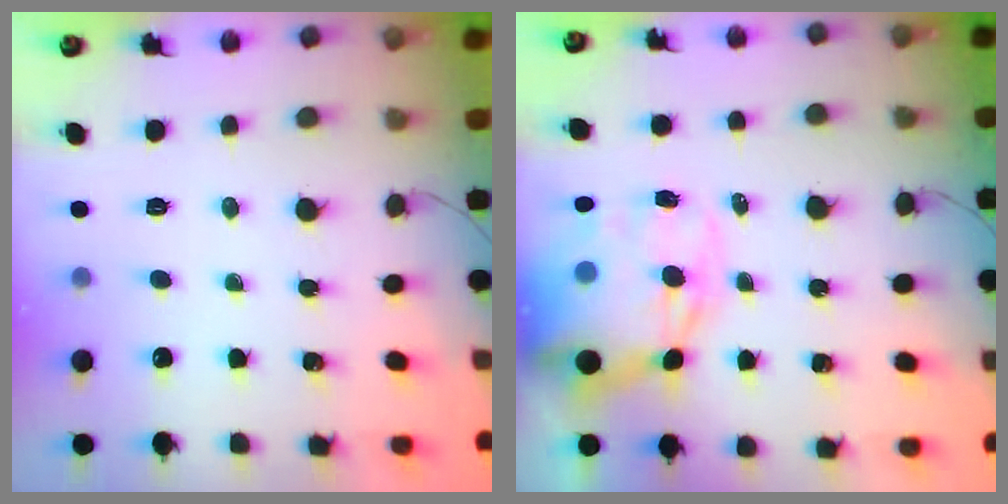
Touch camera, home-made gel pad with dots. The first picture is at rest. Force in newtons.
{"total": 19.2, "press": 18.7, "slide": 4.0}